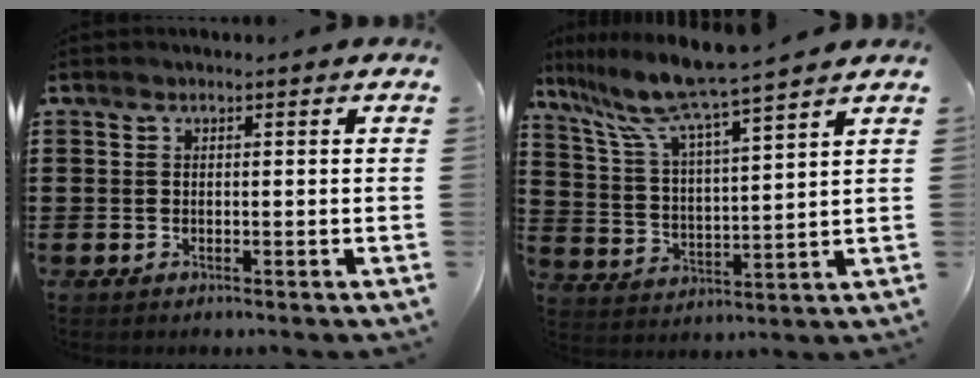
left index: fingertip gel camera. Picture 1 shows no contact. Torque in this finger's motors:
{"motor_torque": [1.10, -1.04, 0.54, 0.21]}